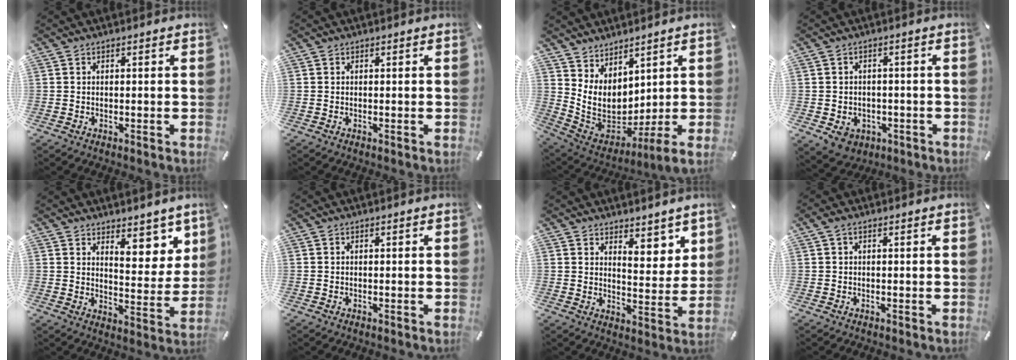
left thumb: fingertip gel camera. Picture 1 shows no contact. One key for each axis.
{"total": 0.0}
{"total": 7.7, "fx": 3.4, "fy": 4.7, "fz": 5.1, "tx": -0.130, "ty": -0.048, "tz": 0.069}
{"total": 5.3, "fx": -1.6, "fy": 4.6, "fz": 2.1, "tx": -0.026, "ty": 0.008, "tz": -0.028}
{"total": 8.8, "fx": 6.7, "fy": 4.6, "fz": 3.3, "tx": -0.012, "ty": -0.063, "tz": 0.114}
{"total": 0.0}
{"total": 6.9, "fx": 5.4, "fy": 3.8, "fz": 2.1, "tx": 0.000, "ty": -0.054, "tz": 0.091}
{"total": 0.9, "fx": 0.2, "fy": 0.4, "fz": 0.8, "tx": -0.017, "ty": 0.002, "tz": 0.004}